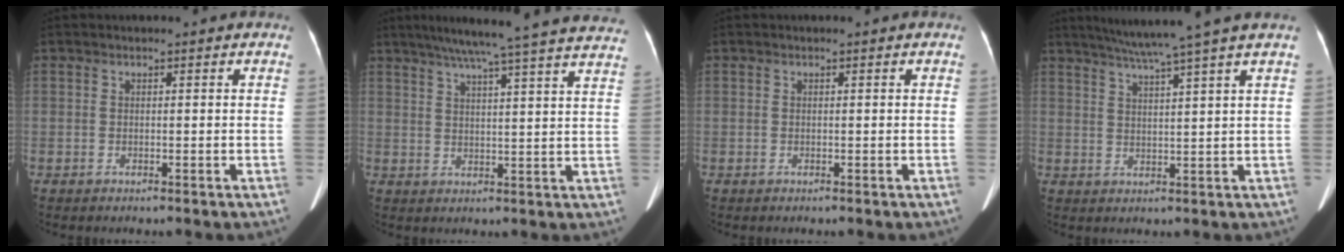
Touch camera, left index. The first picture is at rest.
{"total": 25.0, "force": [22.1, -0.2, 11.6], "torque": [-0.182, -0.016, 0.272]}
{"total": 0.0}
{"total": 9.6, "force": [7.7, -2.4, 5.3], "torque": [-0.083, 0.004, 0.108]}